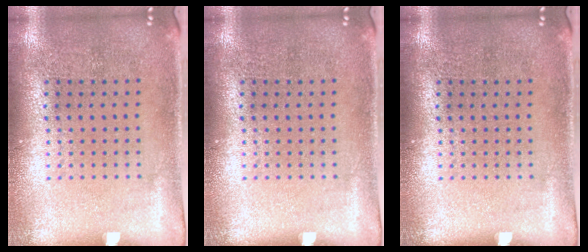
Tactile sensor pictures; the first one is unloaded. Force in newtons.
{"total": 0.0}
{"total": 0.0}